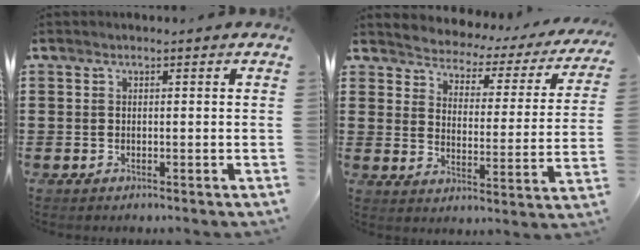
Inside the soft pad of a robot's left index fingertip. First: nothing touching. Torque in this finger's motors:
{"motor_torque": [2.14, 0.00, 0.09, 0.01]}